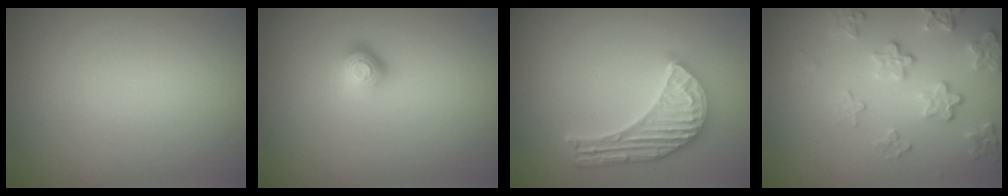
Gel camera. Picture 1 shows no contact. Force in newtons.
{"total": 1.8, "press": 1.2, "slide": 1.3}
{"total": 5.7, "press": 4.3, "slide": 3.6}
{"total": 4.2, "press": 3.2, "slide": 2.8}